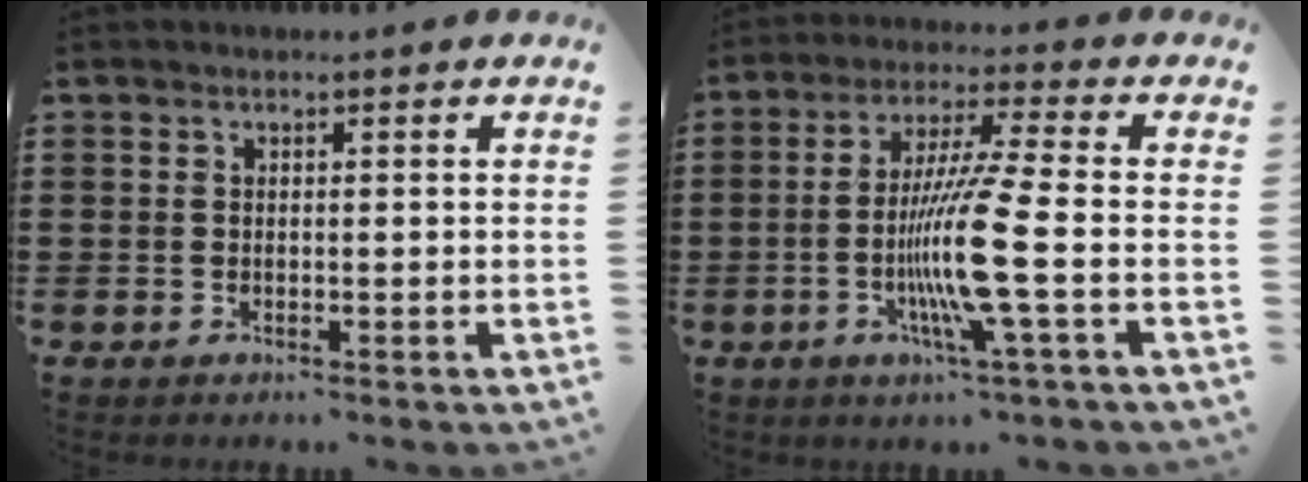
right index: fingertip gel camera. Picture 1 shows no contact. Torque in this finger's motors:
{"motor_torque": [2.14, 0.00, 0.81, 0.21]}